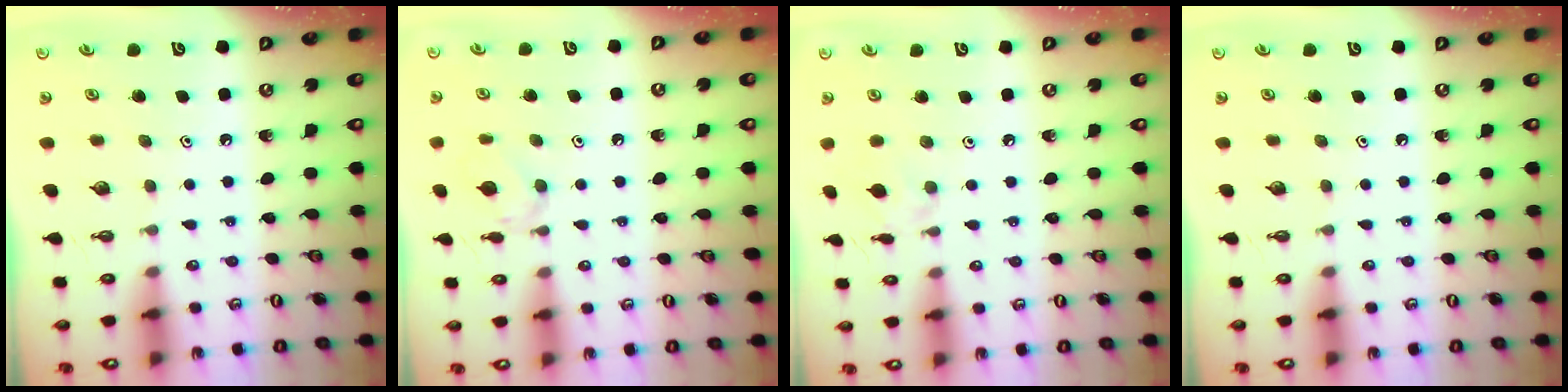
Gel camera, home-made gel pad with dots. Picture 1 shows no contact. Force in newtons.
{"total": 6.2, "press": 6.1, "slide": 0.9}
{"total": 1.8, "press": 1.7, "slide": 0.5}
{"total": 0.0}